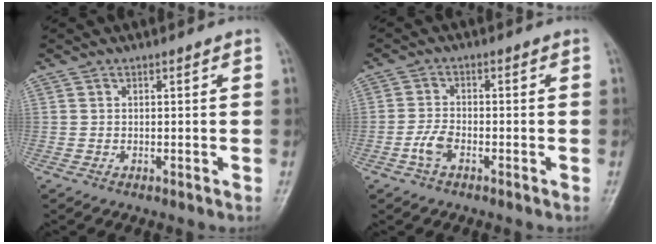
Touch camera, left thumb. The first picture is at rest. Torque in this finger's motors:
{"motor_torque": [-0.41, 0.44, 0.02, -0.03, 0.02]}